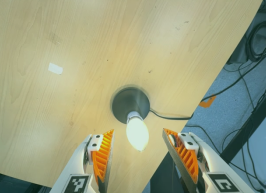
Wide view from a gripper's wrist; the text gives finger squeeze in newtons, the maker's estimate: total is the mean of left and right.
{"total": 0.0}